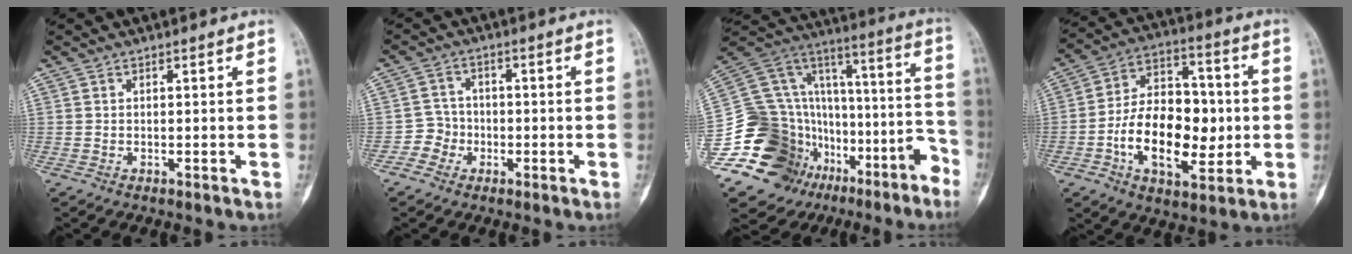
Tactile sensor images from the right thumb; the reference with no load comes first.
{"total": 3.8, "force": [-1.6, 3.4, -0.1], "torque": [0.031, 0.015, -0.040]}
{"total": 30.5, "force": [-16.8, 20.0, 15.9], "torque": [-0.245, 0.157, -0.256]}
{"total": 18.5, "force": [-2.7, 11.1, 14.5], "torque": [-0.208, 0.028, -0.041]}